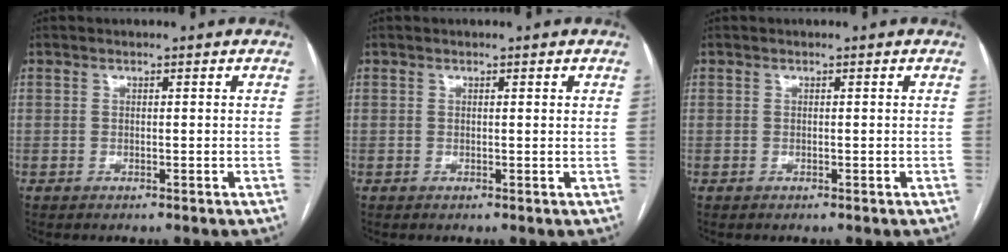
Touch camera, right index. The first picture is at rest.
{"total": 0.6, "force": [0.3, 0.0, 0.5], "torque": [-0.009, 0.002, 0.004]}
{"total": 0.0}